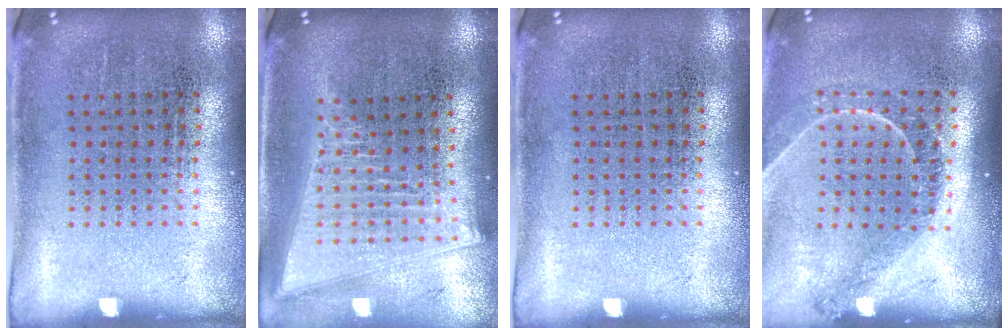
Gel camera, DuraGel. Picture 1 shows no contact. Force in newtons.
{"total": 2.1, "press": 1.8, "slide": 1.1}
{"total": 0.0}
{"total": 1.2, "press": 1.2, "slide": 0.2}